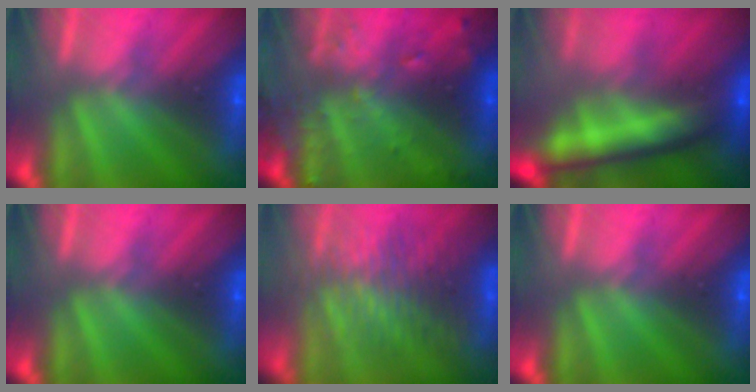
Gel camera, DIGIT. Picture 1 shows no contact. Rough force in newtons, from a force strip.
{"total": 8.8}
{"total": 6.9}
{"total": 0.0}
{"total": 3.2}
{"total": 0.0}